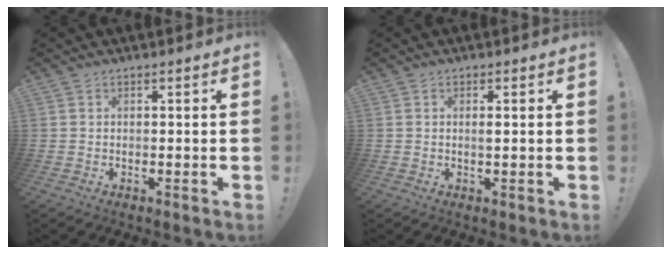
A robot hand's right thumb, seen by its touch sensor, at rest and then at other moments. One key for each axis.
{"total": 1.2, "fx": 0.2, "fy": 0.0, "fz": 1.1, "tx": -0.012, "ty": -0.007, "tz": 0.001}